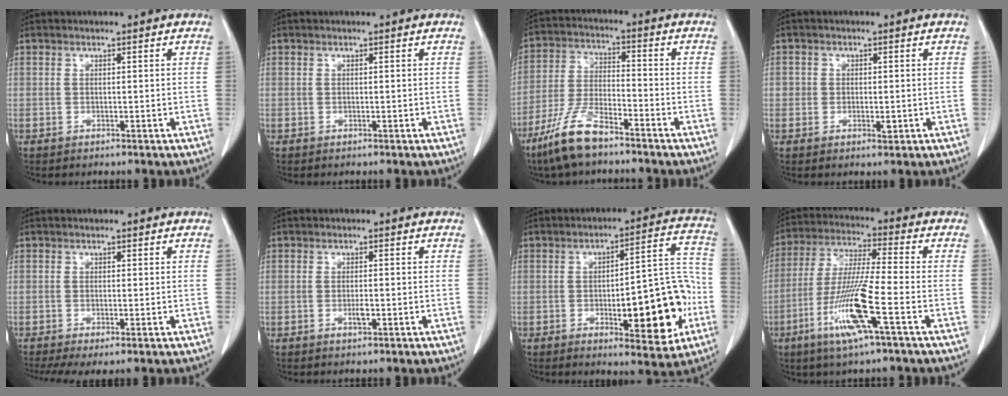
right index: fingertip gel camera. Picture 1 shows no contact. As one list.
[{"total": 0.0}, {"total": 9.6, "force": [-7.1, 2.4, 6.0], "torque": [-0.133, -0.014, -0.141]}, {"total": 2.3, "force": [-0.2, 1.9, 1.2], "torque": [-0.011, 0.003, -0.001]}, {"total": 4.8, "force": [-2.7, 1.6, 3.5], "torque": [-0.066, -0.016, -0.047]}, {"total": 1.3, "force": [-0.4, 0.4, 1.1], "torque": [-0.024, 0.000, -0.004]}, {"total": 16.2, "force": [-4.3, 4.5, 14.9], "torque": [-0.193, 0.025, -0.050]}, {"total": 12.7, "force": [-5.1, -0.2, 11.6], "torque": [-0.238, -0.018, -0.099]}]